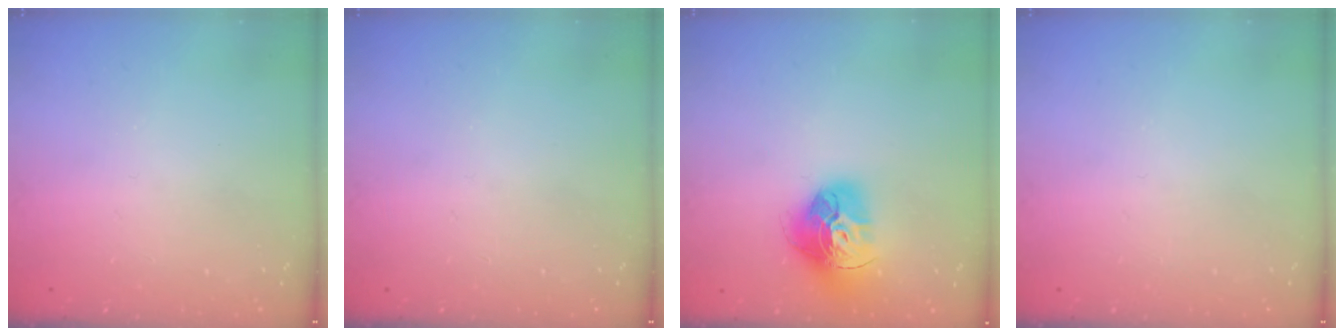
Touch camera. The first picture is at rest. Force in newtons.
{"total": 0.0}
{"total": 17.4, "press": 17.3, "slide": 1.7}
{"total": 0.0}